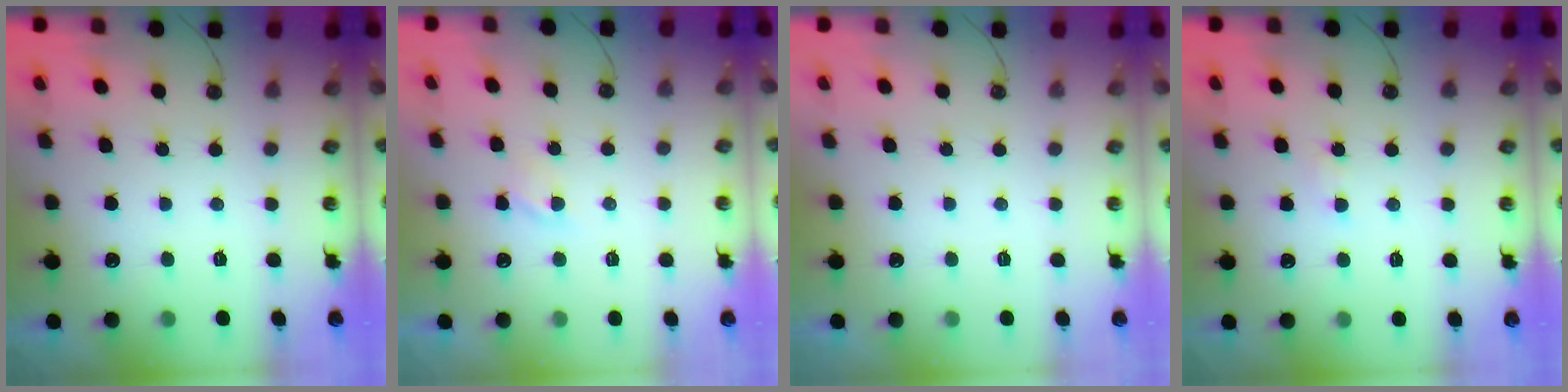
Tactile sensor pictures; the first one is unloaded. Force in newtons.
{"total": 1.4, "press": 1.4, "slide": 0.2}
{"total": 0.0}
{"total": 2.4, "press": 2.3, "slide": 0.4}